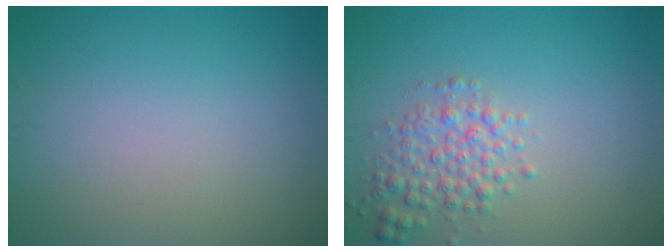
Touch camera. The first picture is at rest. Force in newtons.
{"total": 3.0, "press": 3.0, "slide": 0.1}